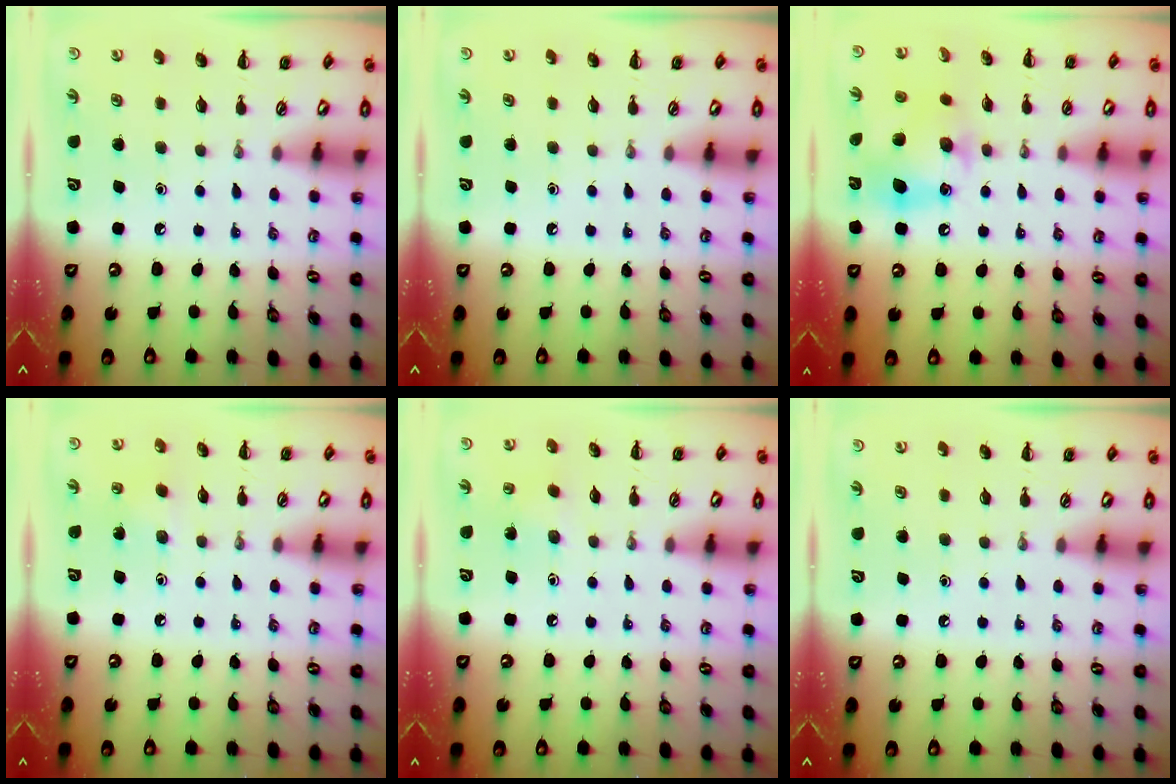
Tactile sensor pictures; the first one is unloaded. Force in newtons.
{"total": 0.0}
{"total": 12.6, "press": 12.5, "slide": 1.6}
{"total": 3.5, "press": 3.3, "slide": 1.0}
{"total": 2.8, "press": 2.7, "slide": 0.9}
{"total": 0.0}